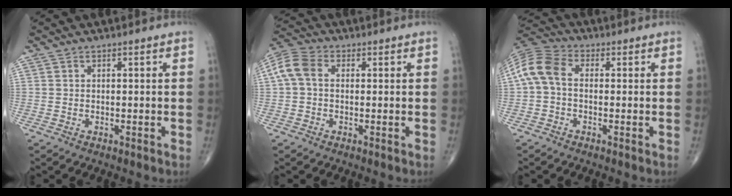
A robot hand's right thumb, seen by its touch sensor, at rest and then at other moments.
{"total": 6.6, "force": [0.7, 4.6, 4.7], "torque": [-0.106, 0.024, 0.007]}
{"total": 8.0, "force": [0.0, 5.2, 6.1], "torque": [-0.126, 0.024, -0.014]}